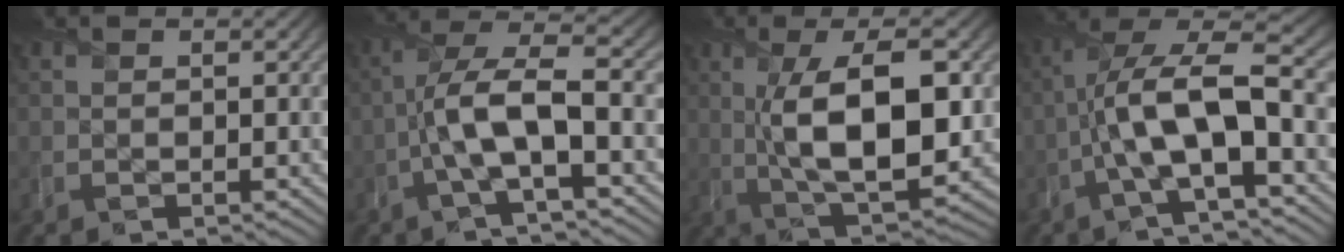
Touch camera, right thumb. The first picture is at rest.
{"total": 9.4, "force": [-2.5, 2.8, 8.6], "torque": [-0.172, 0.012, -0.058]}
{"total": 13.1, "force": [0.7, 5.2, 12.1], "torque": [-0.205, -0.004, 0.017]}
{"total": 12.4, "force": [-2.4, 4.1, 11.4], "torque": [-0.228, 0.010, -0.047]}